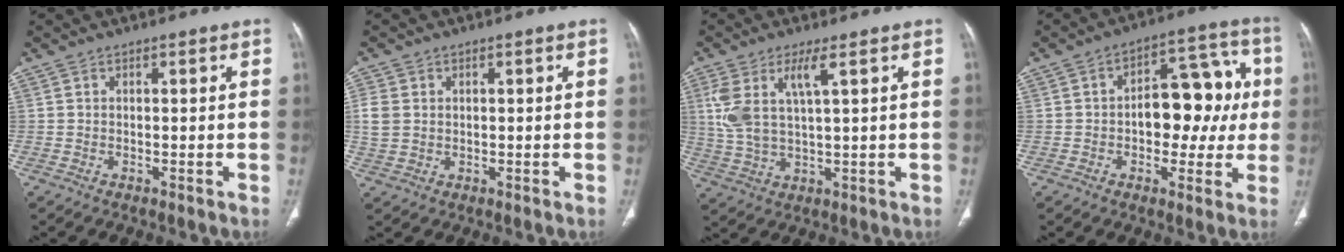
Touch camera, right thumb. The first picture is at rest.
{"total": 4.4, "force": [0.6, 3.6, 2.5], "torque": [-0.057, 0.004, 0.017]}
{"total": 8.7, "force": [3.2, 2.8, 7.6], "torque": [-0.183, -0.007, 0.072]}
{"total": 14.9, "force": [0.1, 9.0, 11.9], "torque": [-0.101, 0.043, -0.001]}